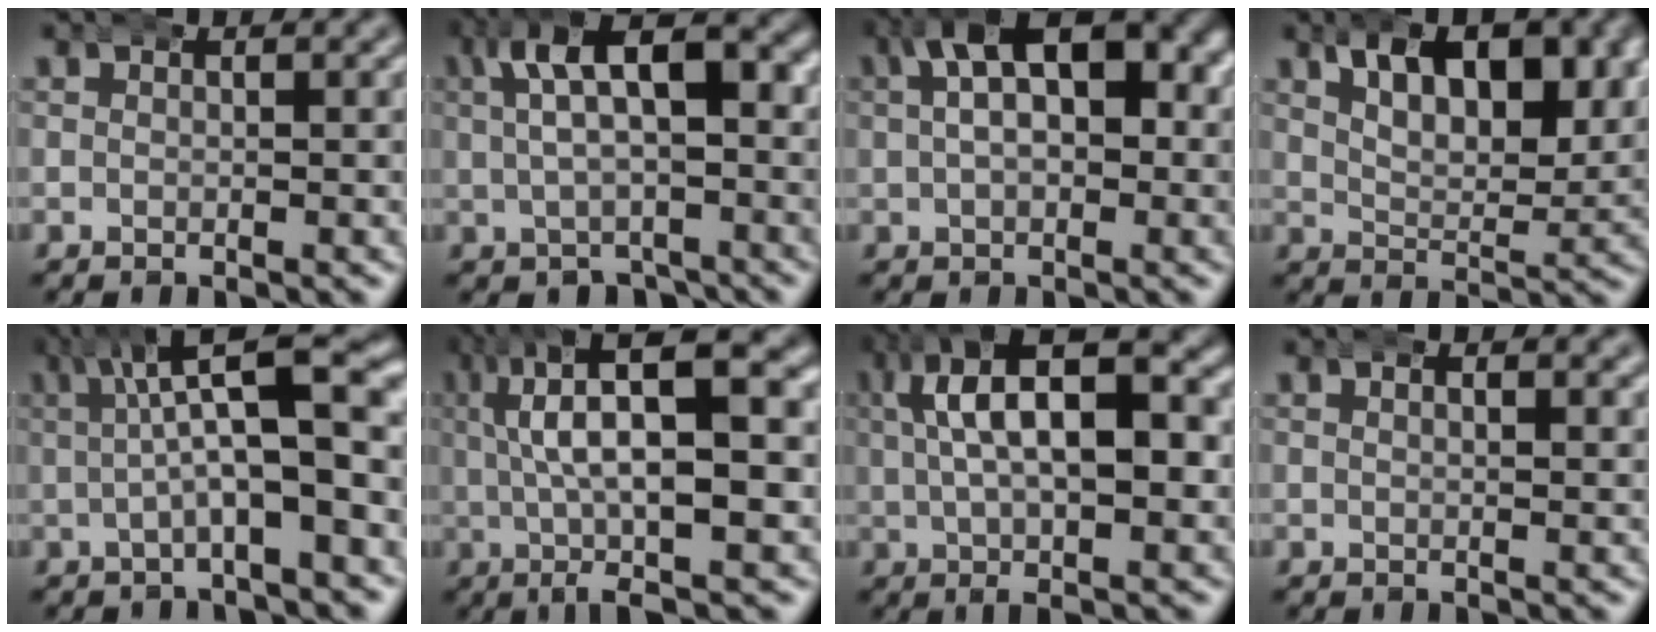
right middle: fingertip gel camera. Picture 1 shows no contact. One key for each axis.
{"total": 8.7, "fx": -0.2, "fy": 5.2, "fz": 7.0, "tx": -0.088, "ty": 0.002, "tz": -0.004}
{"total": 9.0, "fx": 2.3, "fy": 4.7, "fz": 7.3, "tx": -0.085, "ty": 0.020, "tz": 0.026}
{"total": 9.3, "fx": 4.6, "fy": 4.8, "fz": 6.4, "tx": -0.091, "ty": 0.007, "tz": 0.065}
{"total": 8.8, "fx": 1.2, "fy": 3.0, "fz": 8.2, "tx": -0.103, "ty": 0.021, "tz": 0.012}
{"total": 12.2, "fx": 2.1, "fy": 4.8, "fz": 11.0, "tx": -0.153, "ty": 0.020, "tz": 0.026}
{"total": 12.7, "fx": 2.8, "fy": 6.6, "fz": 10.5, "tx": -0.150, "ty": 0.029, "tz": 0.027}
{"total": 1.2, "fx": 0.7, "fy": 0.3, "fz": 0.9, "tx": -0.011, "ty": 0.001, "tz": 0.009}